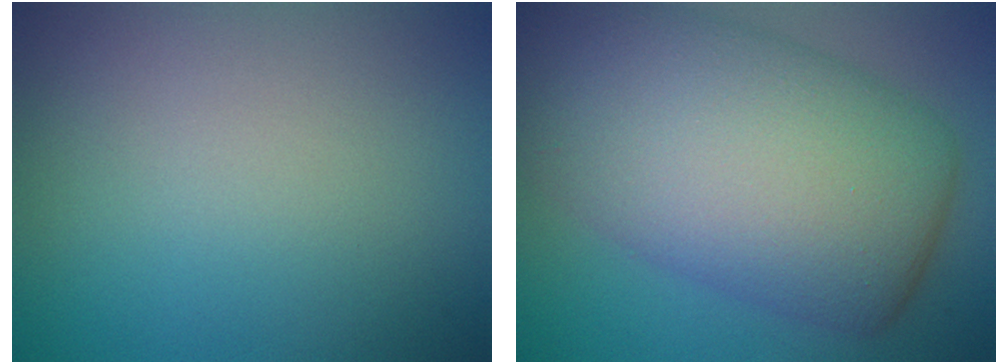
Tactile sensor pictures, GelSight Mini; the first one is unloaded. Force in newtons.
{"total": 12.2, "press": 12.2, "slide": 0.4}